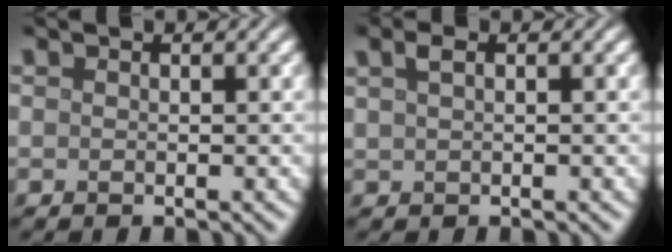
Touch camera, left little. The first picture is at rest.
{"total": 1.2, "force": [0.6, 0.5, 1.0], "torque": [-0.022, 0.009, 0.012]}